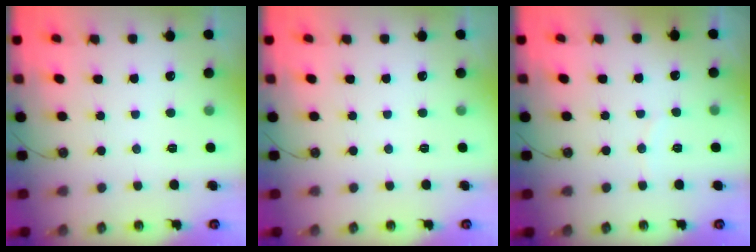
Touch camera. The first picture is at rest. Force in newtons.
{"total": 0.0}
{"total": 3.4, "press": 3.3, "slide": 0.4}